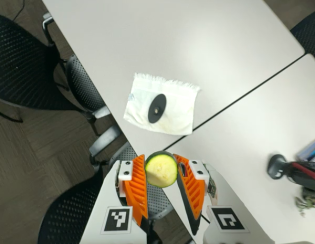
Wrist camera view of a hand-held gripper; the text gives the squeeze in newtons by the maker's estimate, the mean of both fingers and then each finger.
{"total": 8.9, "left": 8.9, "right": 8.9}